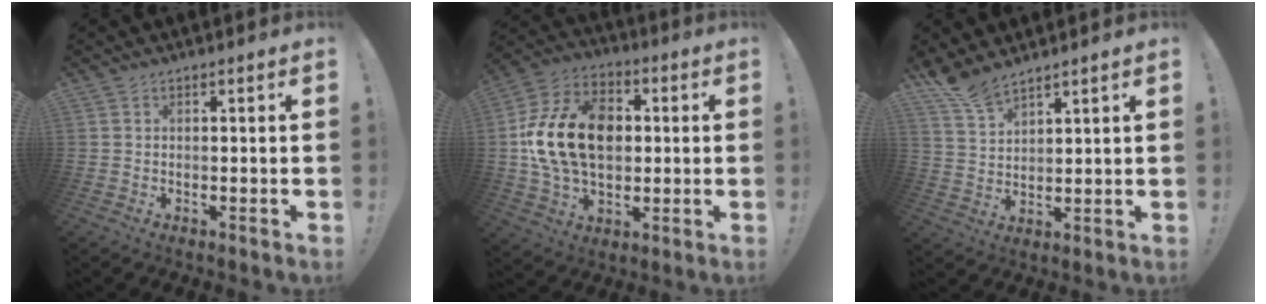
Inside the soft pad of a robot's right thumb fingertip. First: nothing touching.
{"total": 21.3, "force": [2.1, 15.1, 14.8], "torque": [-0.251, 0.009, 0.047]}
{"total": 7.2, "force": [6.5, 1.7, 2.7], "torque": [-0.055, -0.041, 0.122]}